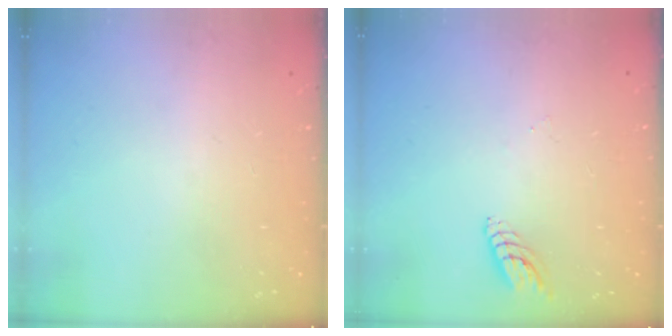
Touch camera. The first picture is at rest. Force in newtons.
{"total": 6.4, "press": 6.3, "slide": 0.4}